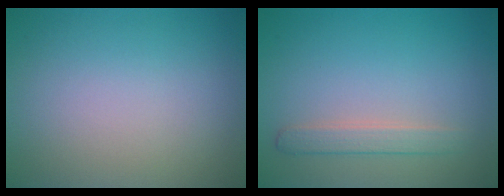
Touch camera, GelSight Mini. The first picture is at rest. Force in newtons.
{"total": 1.8, "press": 1.8, "slide": 0.1}